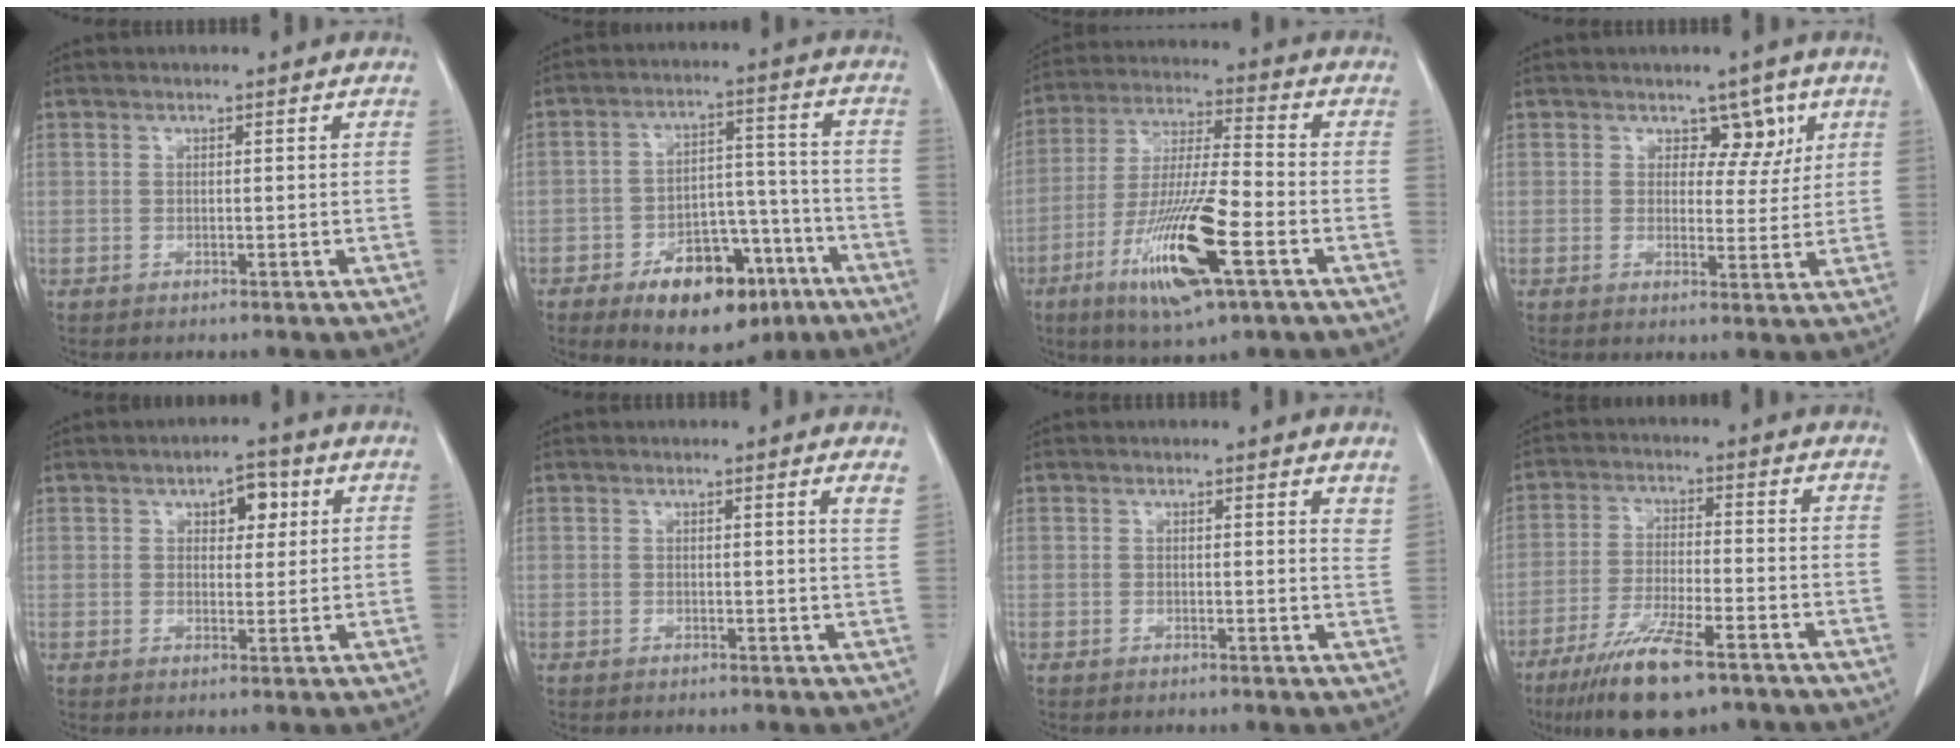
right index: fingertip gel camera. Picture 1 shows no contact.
{"total": 13.7, "force": [-7.8, 7.1, 8.8], "torque": [-0.122, 0.020, -0.112]}
{"total": 16.2, "force": [-6.9, 2.0, 14.6], "torque": [-0.285, -0.024, -0.120]}
{"total": 4.3, "force": [2.2, 2.8, 2.4], "torque": [-0.015, 0.001, 0.029]}
{"total": 4.5, "force": [1.8, 2.4, 3.3], "torque": [-0.042, 0.010, 0.025]}
{"total": 1.7, "force": [1.3, -0.3, 1.1], "torque": [-0.020, -0.008, 0.010]}
{"total": 2.6, "force": [2.3, 0.6, 0.9], "torque": [-0.009, -0.011, 0.011]}
{"total": 10.8, "force": [-7.2, 1.7, 7.9], "torque": [-0.149, -0.026, -0.122]}